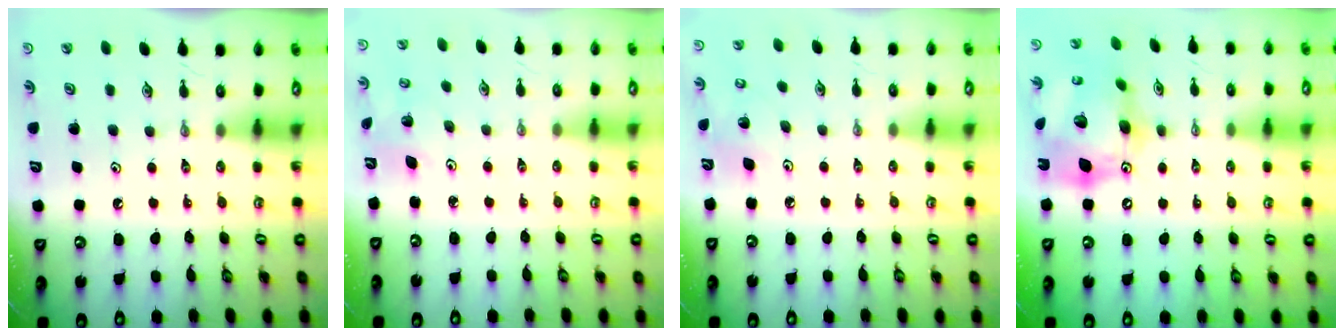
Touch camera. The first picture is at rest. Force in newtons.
{"total": 2.7, "press": 2.7, "slide": 0.1}
{"total": 5.8, "press": 5.4, "slide": 2.2}
{"total": 19.1, "press": 19.0, "slide": 1.8}